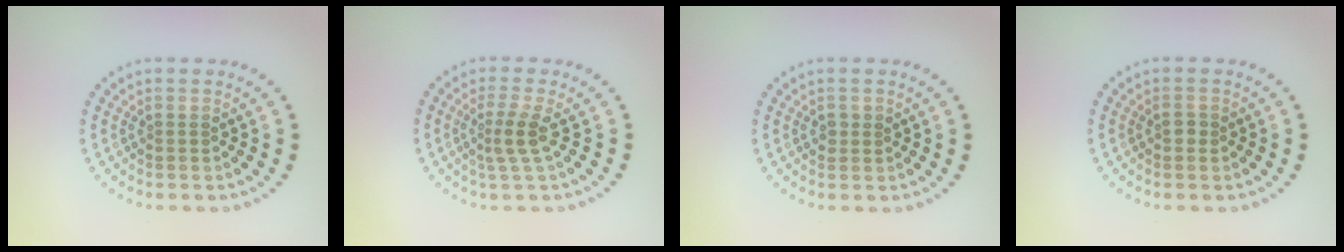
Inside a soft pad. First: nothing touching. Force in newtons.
{"total": 2.3, "press": 1.6, "slide": 1.5}
{"total": 0.9, "press": 0.9, "slide": 0.1}
{"total": 0.9, "press": 0.9, "slide": 0.2}